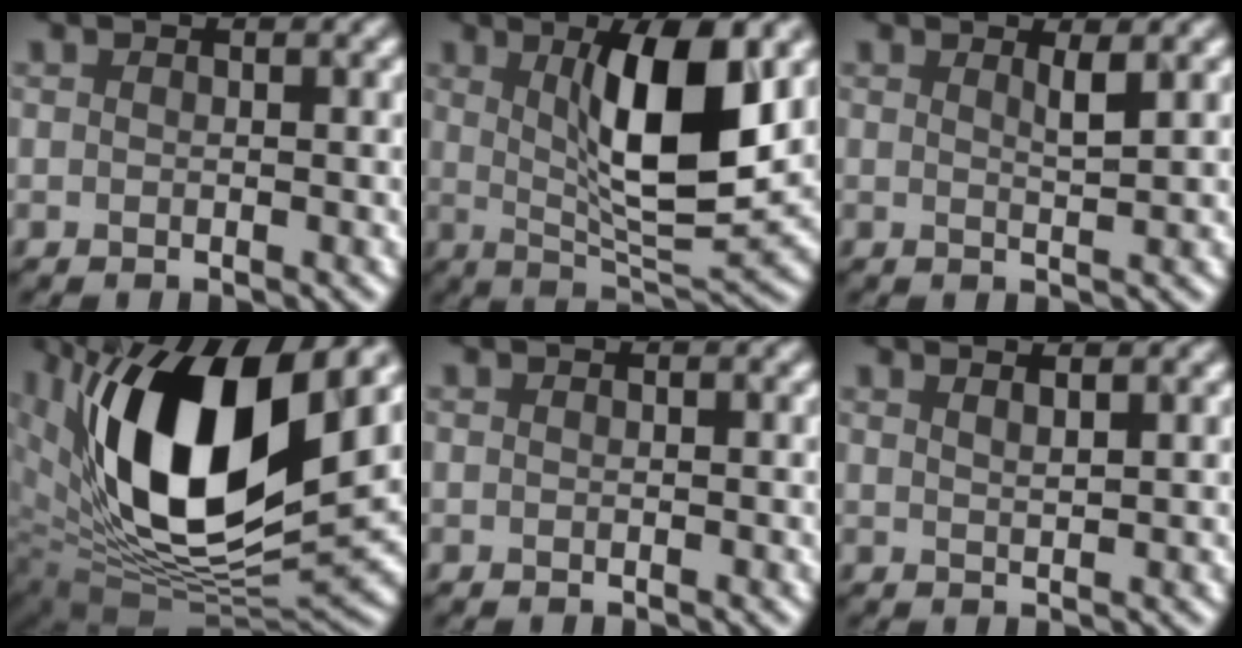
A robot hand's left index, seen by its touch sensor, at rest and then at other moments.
{"total": 9.3, "force": [2.3, 2.4, 8.7], "torque": [-0.136, -0.013, 0.047]}
{"total": 1.4, "force": [0.8, 0.2, 1.1], "torque": [-0.017, -0.003, 0.010]}
{"total": 15.4, "force": [4.9, 7.3, 12.7], "torque": [-0.219, -0.008, 0.084]}
{"total": 0.0}
{"total": 2.1, "force": [1.5, 0.7, 1.3], "torque": [-0.001, 0.007, 0.004]}